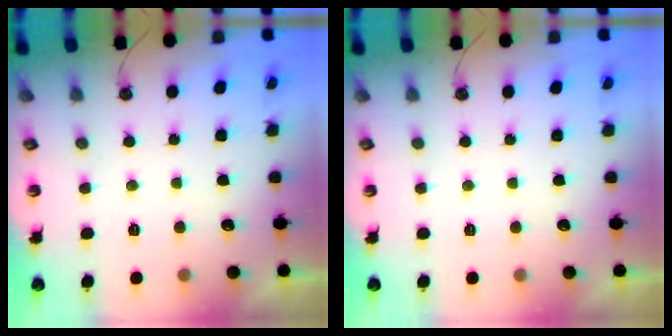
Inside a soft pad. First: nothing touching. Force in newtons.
{"total": 0.0}